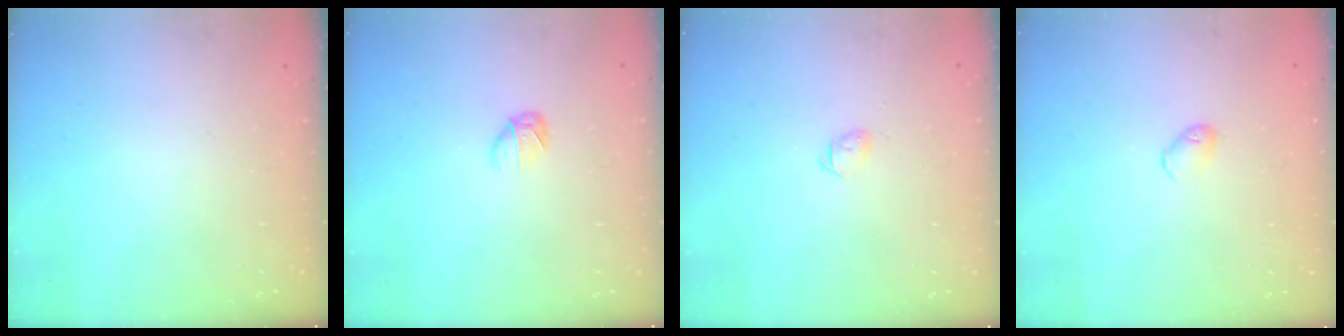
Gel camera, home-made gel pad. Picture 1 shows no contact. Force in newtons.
{"total": 2.7, "press": 2.7, "slide": 0.7}
{"total": 3.4, "press": 3.3, "slide": 0.9}
{"total": 4.2, "press": 4.2, "slide": 0.8}